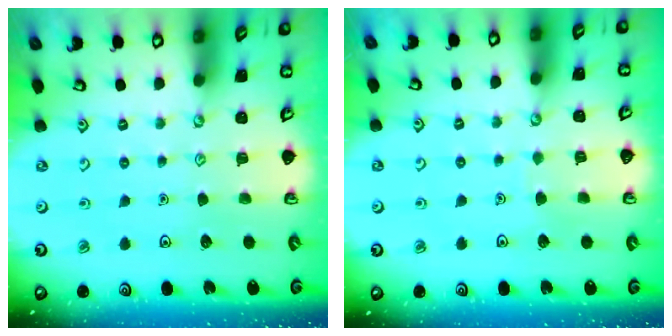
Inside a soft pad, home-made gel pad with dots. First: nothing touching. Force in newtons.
{"total": 2.5, "press": 2.5, "slide": 0.2}